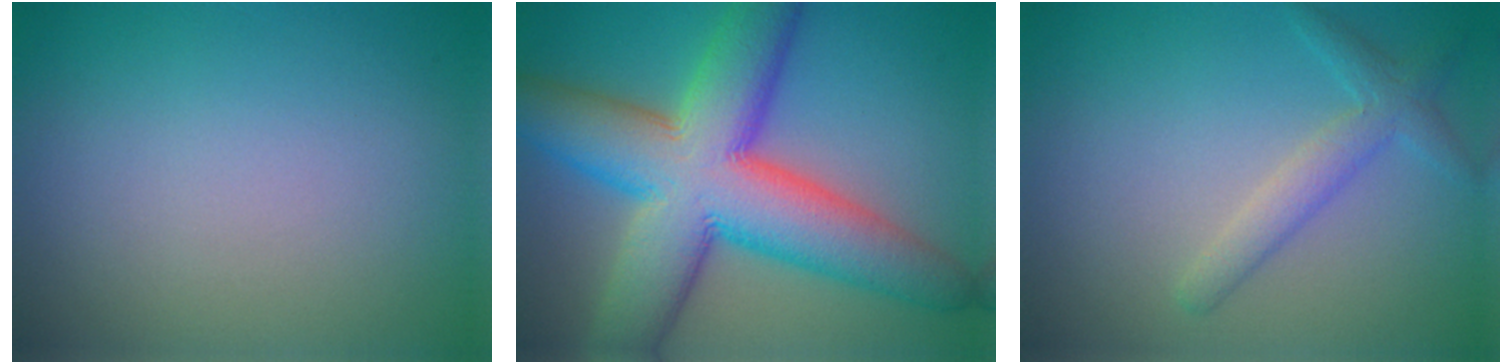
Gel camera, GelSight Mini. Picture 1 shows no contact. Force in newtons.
{"total": 13.5, "press": 13.5, "slide": 0.3}
{"total": 2.5, "press": 2.5, "slide": 0.2}